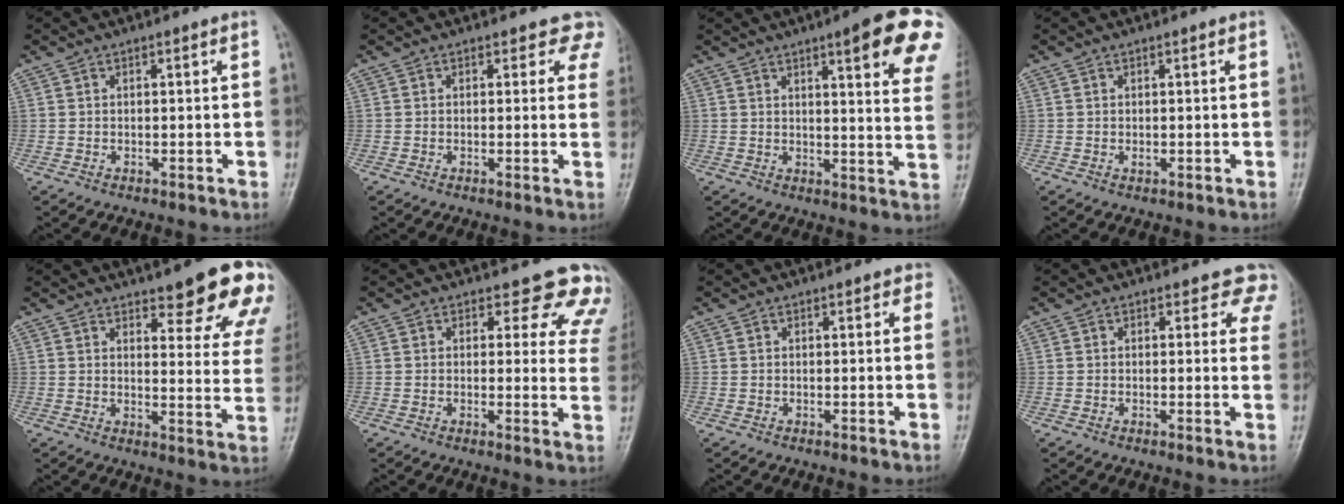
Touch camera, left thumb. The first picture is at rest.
{"total": 4.3, "force": [3.3, 2.5, 1.0], "torque": [0.028, -0.011, 0.011]}
{"total": 16.5, "force": [9.0, 3.1, 13.4], "torque": [-0.144, -0.033, 0.102]}
{"total": 0.6, "force": [0.1, 0.4, 0.5], "torque": [-0.008, -0.001, 0.002]}
{"total": 16.4, "force": [11.3, 4.5, 11.0], "torque": [-0.095, -0.061, 0.130]}
{"total": 10.9, "force": [9.4, 4.8, 2.6], "torque": [0.025, -0.057, 0.069]}
{"total": 1.2, "force": [0.7, 0.8, 0.6], "torque": [0.009, -0.001, 0.002]}
{"total": 5.2, "force": [4.2, 2.9, 1.0], "torque": [0.031, -0.015, 0.020]}